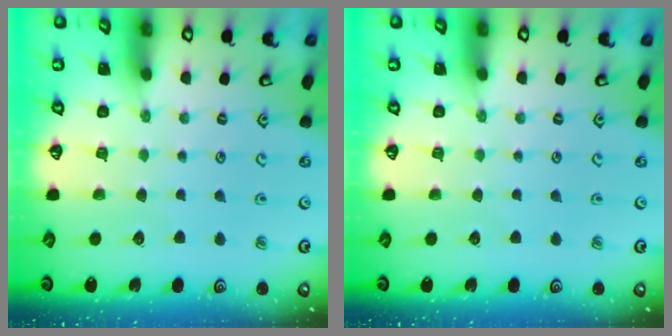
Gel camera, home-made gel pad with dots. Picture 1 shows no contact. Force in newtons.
{"total": 0.0}